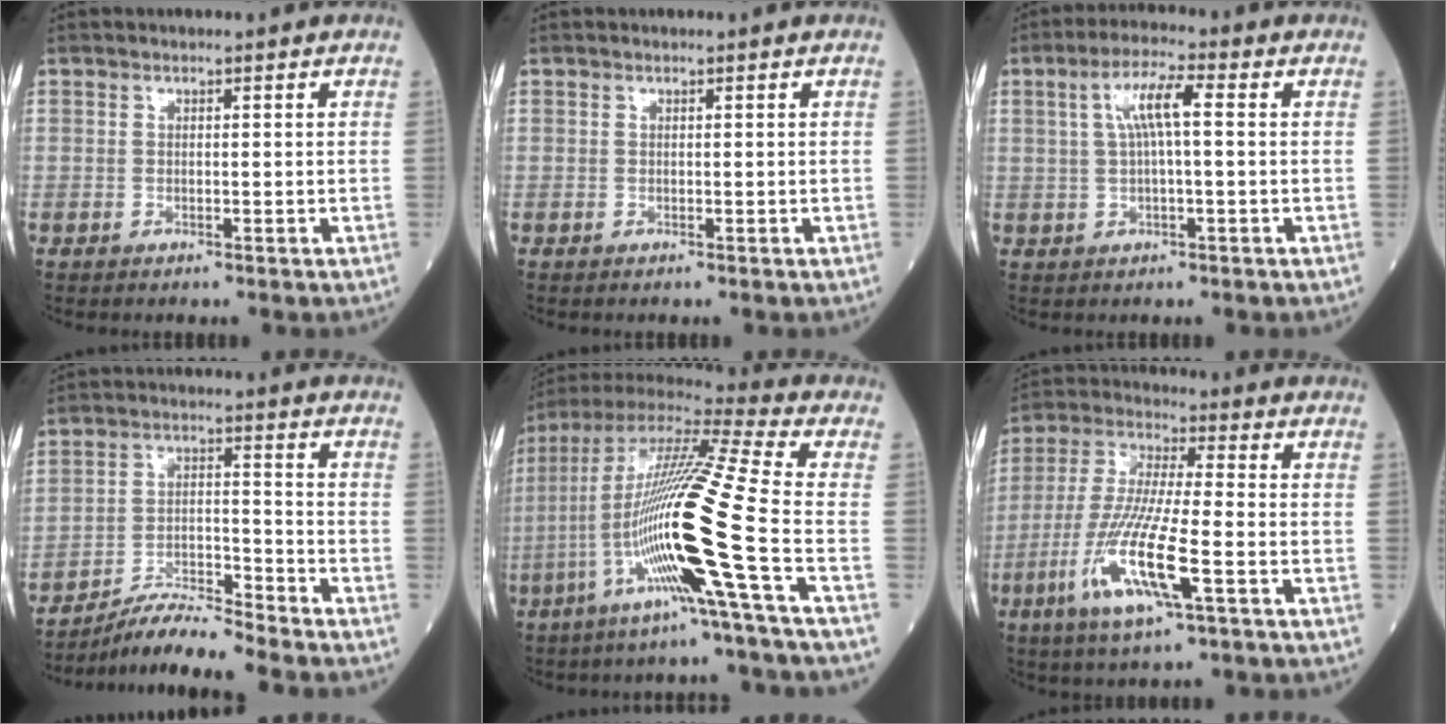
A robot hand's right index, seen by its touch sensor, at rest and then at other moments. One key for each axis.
{"total": 0.0}
{"total": 6.0, "fx": 1.2, "fy": 0.8, "fz": 5.8, "tx": -0.116, "ty": 0.020, "tz": 0.022}
{"total": 7.8, "fx": -7.5, "fy": -1.4, "fz": 1.9, "tx": -0.037, "ty": -0.002, "tz": -0.136}
{"total": 21.3, "fx": -6.2, "fy": -1.8, "fz": 20.3, "tx": -0.412, "ty": -0.022, "tz": -0.134}
{"total": 13.9, "fx": -5.1, "fy": 1.1, "fz": 12.9, "tx": -0.270, "ty": -0.020, "tz": -0.097}